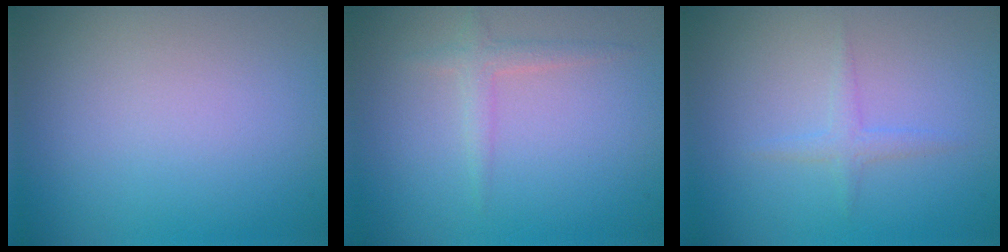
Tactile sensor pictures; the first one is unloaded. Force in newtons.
{"total": 1.5, "press": 1.5, "slide": 0.0}
{"total": 1.2, "press": 1.2, "slide": 0.0}